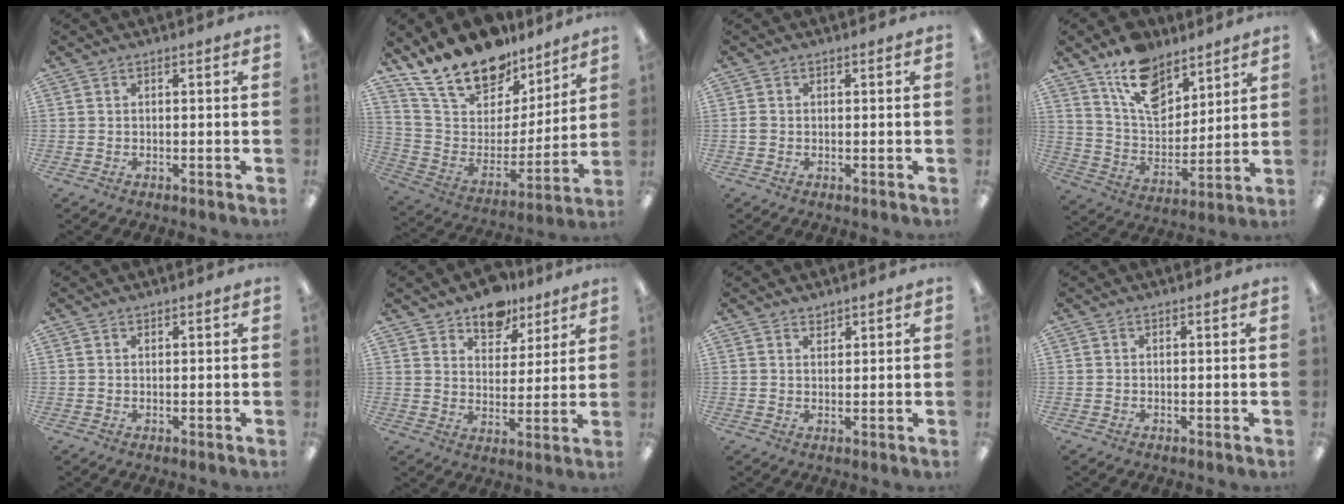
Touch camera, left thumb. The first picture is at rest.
{"total": 19.5, "force": [16.2, 8.9, 6.4], "torque": [-0.140, -0.115, 0.297]}
{"total": 1.1, "force": [-0.1, 0.9, 0.5], "torque": [-0.010, 0.004, -0.003]}
{"total": 14.9, "force": [10.2, 8.4, 6.8], "torque": [-0.118, -0.052, 0.192]}
{"total": 0.6, "force": [0.5, 0.2, 0.1], "torque": [-0.001, 0.002, 0.009]}
{"total": 9.8, "force": [7.8, 5.5, 2.1], "torque": [-0.028, -0.049, 0.144]}
{"total": 1.6, "force": [1.5, 0.7, 0.0], "torque": [0.007, -0.005, 0.027]}
{"total": 0.0}